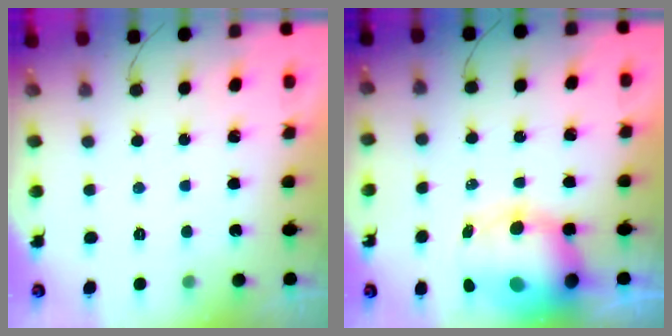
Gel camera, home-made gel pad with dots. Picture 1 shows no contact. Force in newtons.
{"total": 12.2, "press": 11.8, "slide": 3.0}